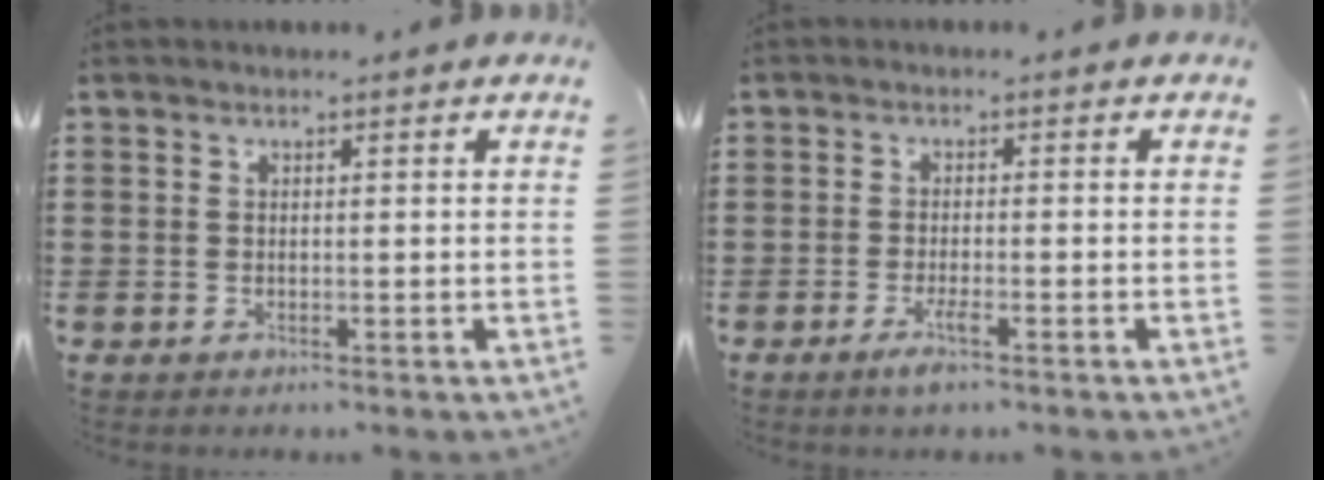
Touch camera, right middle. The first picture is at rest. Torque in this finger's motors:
{"motor_torque": [2.14, 0.00, 0.27, 0.07]}